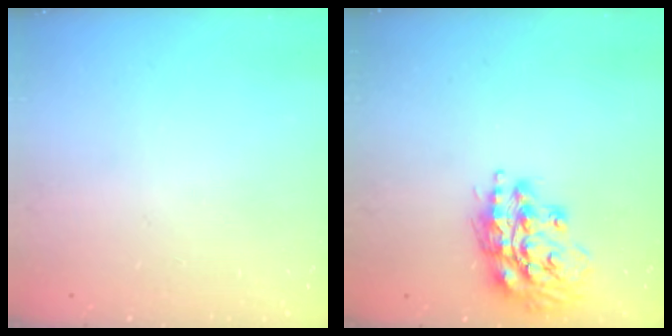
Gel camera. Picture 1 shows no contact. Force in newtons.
{"total": 15.3, "press": 15.2, "slide": 1.9}